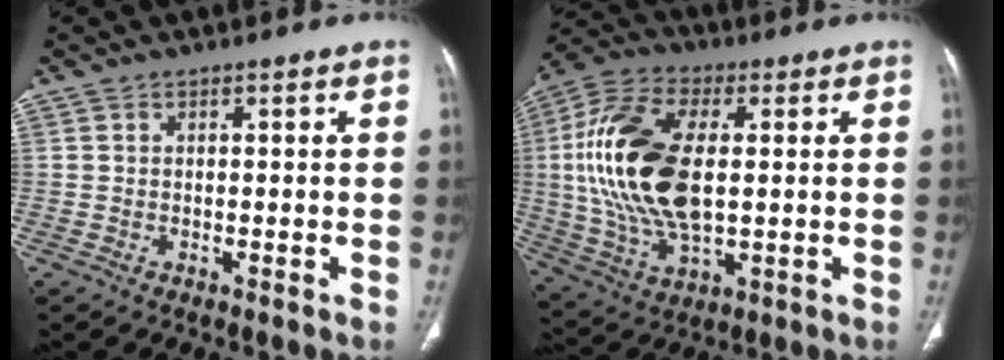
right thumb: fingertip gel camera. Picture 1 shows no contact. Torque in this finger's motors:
{"motor_torque": [0.57, 3.59, 2.36, 0.41, 0.29]}